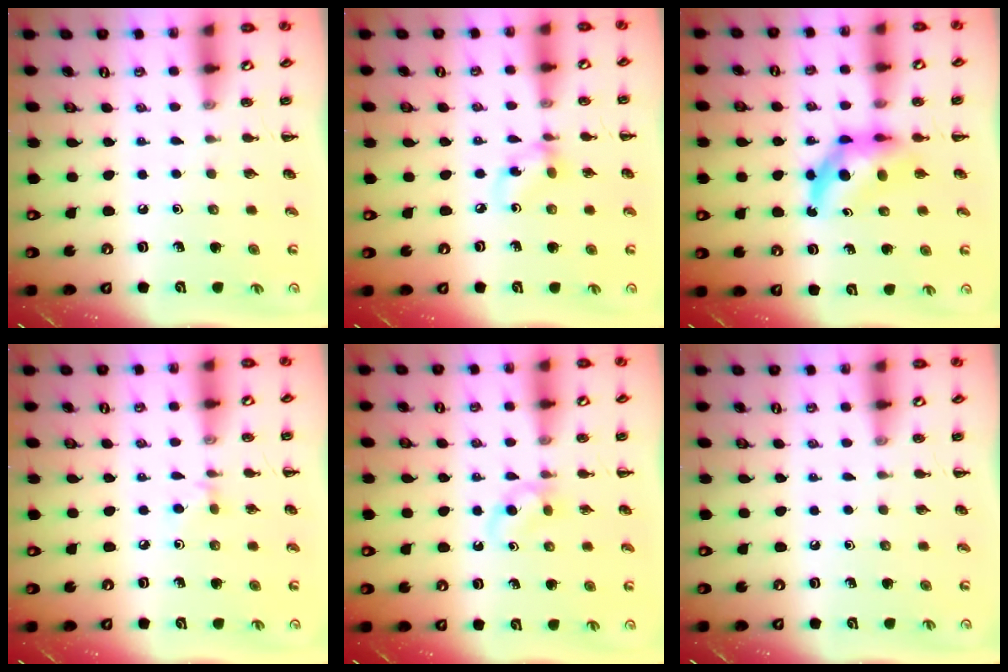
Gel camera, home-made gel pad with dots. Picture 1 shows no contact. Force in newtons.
{"total": 5.4, "press": 5.3, "slide": 1.2}
{"total": 6.8, "press": 6.6, "slide": 1.7}
{"total": 2.6, "press": 2.4, "slide": 1.0}
{"total": 2.7, "press": 2.4, "slide": 1.2}
{"total": 0.0}